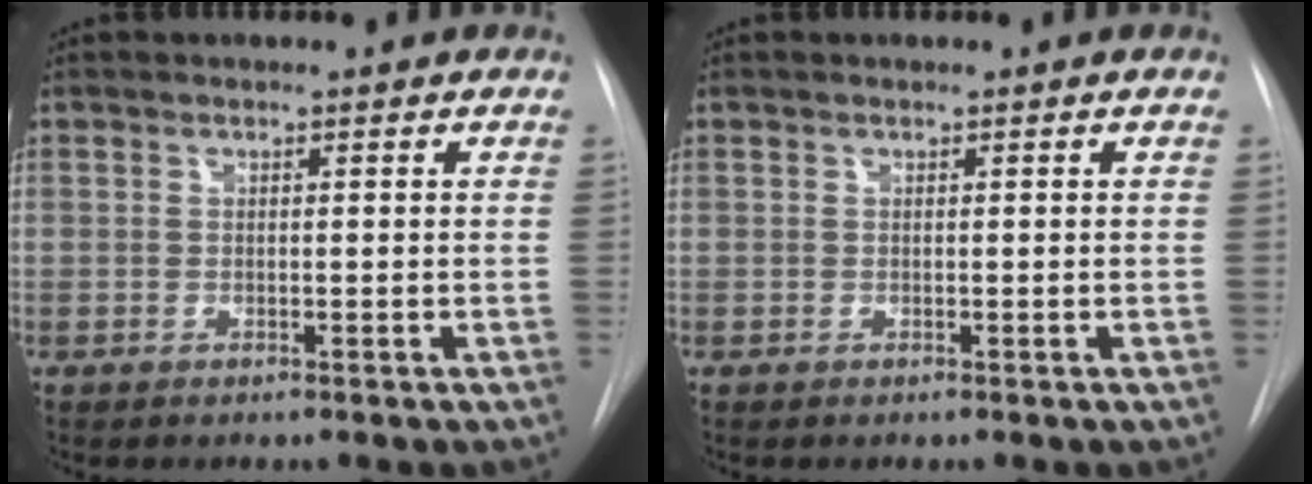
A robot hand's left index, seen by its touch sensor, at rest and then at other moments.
{"total": 0.0}